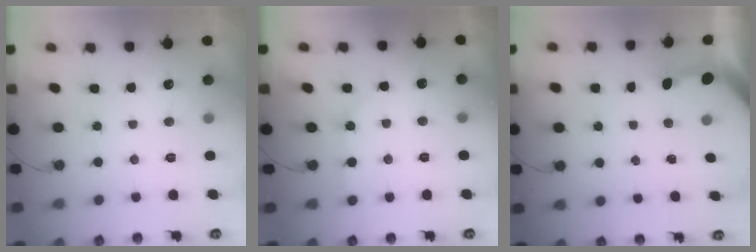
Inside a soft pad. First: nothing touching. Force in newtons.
{"total": 3.7, "press": 3.7, "slide": 0.3}
{"total": 3.3, "press": 3.3, "slide": 0.4}